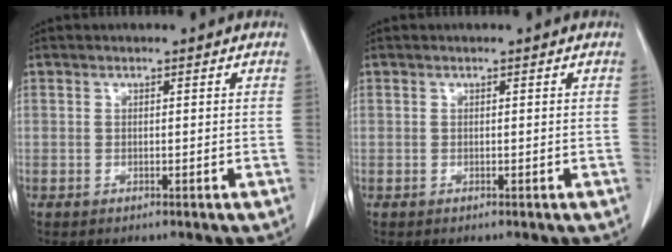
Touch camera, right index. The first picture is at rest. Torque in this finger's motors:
{"motor_torque": [-0.02, 0.04, -0.04, 0.00]}